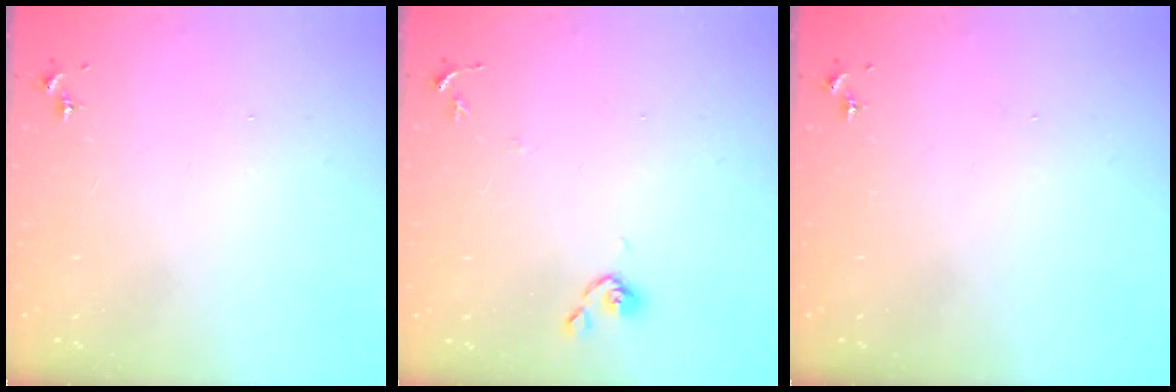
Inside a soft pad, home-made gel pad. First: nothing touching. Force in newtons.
{"total": 6.1, "press": 6.0, "slide": 0.6}
{"total": 0.0}